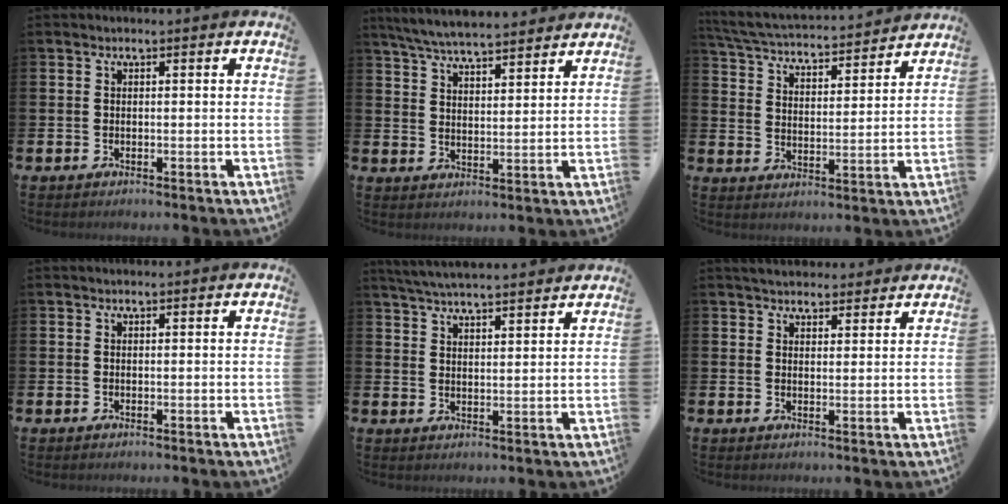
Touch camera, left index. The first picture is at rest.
{"total": 6.3, "force": [6.1, 0.5, 1.5], "torque": [-0.054, -0.029, 0.111]}
{"total": 5.0, "force": [4.8, 0.7, 0.9], "torque": [-0.044, -0.044, 0.079]}
{"total": 0.0}
{"total": 4.8, "force": [4.8, 0.0, 0.7], "torque": [-0.033, -0.022, 0.087]}
{"total": 3.6, "force": [3.4, 0.9, 0.2], "torque": [-0.007, -0.013, 0.063]}